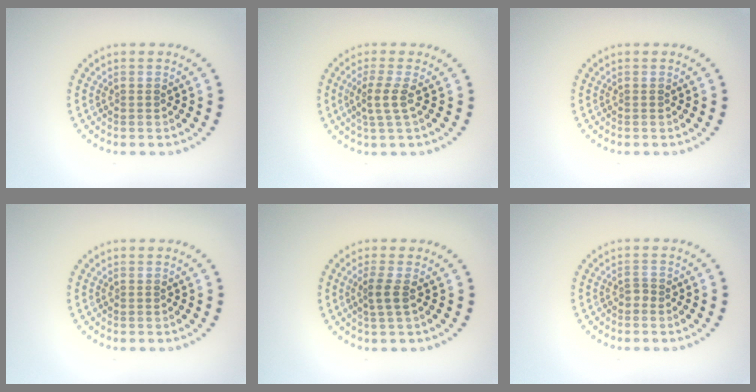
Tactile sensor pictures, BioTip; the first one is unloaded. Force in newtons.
{"total": 2.2, "press": 1.7, "slide": 1.5}
{"total": 0.0}
{"total": 0.0}
{"total": 1.6, "press": 1.2, "slide": 1.0}
{"total": 0.9, "press": 0.6, "slide": 0.7}